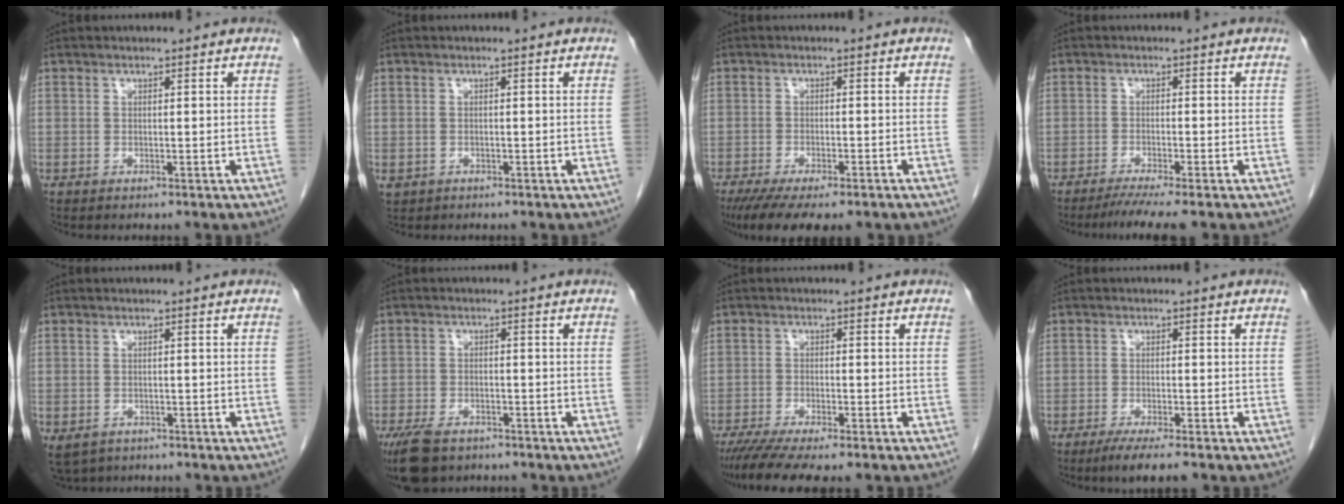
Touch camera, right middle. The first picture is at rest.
{"total": 1.5, "force": [-0.7, 1.3, 0.3], "torque": [-0.008, 0.003, -0.006]}
{"total": 12.3, "force": [-9.3, 3.2, 7.5], "torque": [-0.123, -0.019, -0.136]}
{"total": 5.1, "force": [-4.1, -0.7, 2.9], "torque": [-0.039, -0.011, -0.066]}
{"total": 5.2, "force": [-3.4, 3.6, 1.8], "torque": [-0.031, -0.002, -0.049]}
{"total": 8.4, "force": [-6.0, 4.1, 4.2], "torque": [-0.083, -0.009, -0.097]}
{"total": 8.8, "force": [-7.1, 0.8, 5.1], "torque": [-0.072, -0.015, -0.110]}
{"total": 5.2, "force": [-3.8, 0.3, 3.5], "torque": [-0.054, -0.012, -0.059]}